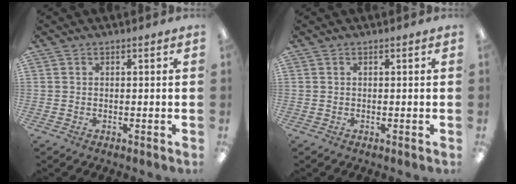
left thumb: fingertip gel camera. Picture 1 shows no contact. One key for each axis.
{"total": 0.0}